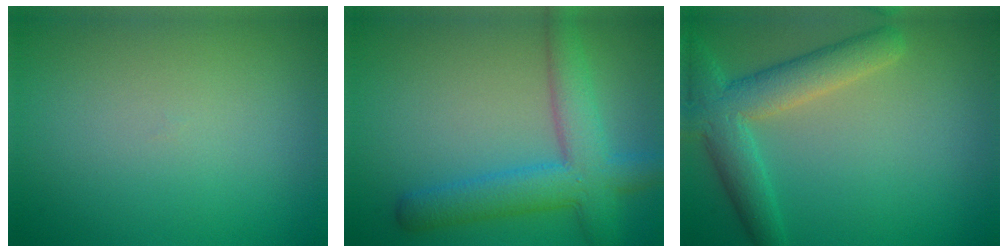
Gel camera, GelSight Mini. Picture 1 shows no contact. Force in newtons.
{"total": 5.9, "press": 5.9, "slide": 0.2}
{"total": 5.3, "press": 5.3, "slide": 0.3}